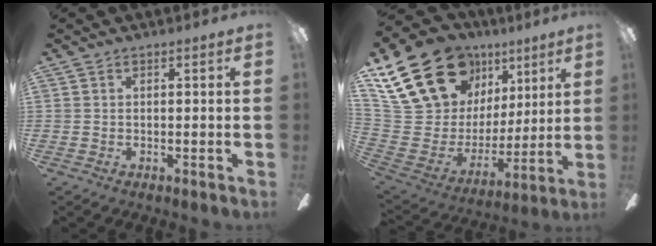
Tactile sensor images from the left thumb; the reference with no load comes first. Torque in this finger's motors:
{"motor_torque": [2.46, 2.47, 1.38, -1.39, 0.12]}